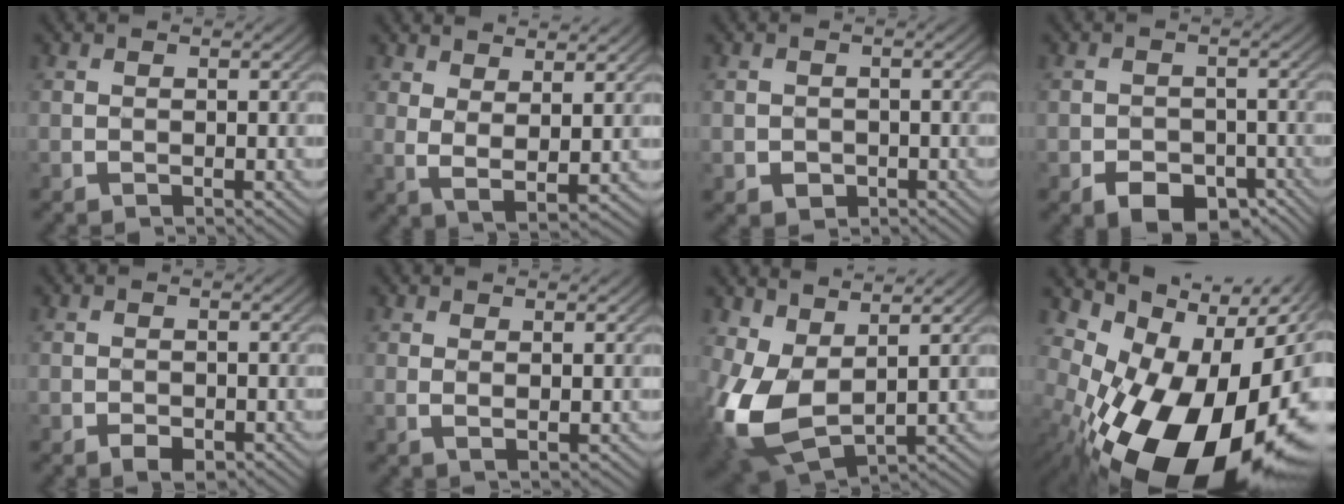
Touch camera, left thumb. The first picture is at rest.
{"total": 5.1, "force": [3.6, 1.7, 3.2], "torque": [-0.072, -0.001, 0.063]}
{"total": 1.5, "force": [-1.1, 1.1, 0.0], "torque": [-0.025, 0.000, -0.026]}
{"total": 4.8, "force": [-3.4, 2.9, 1.6], "torque": [-0.032, -0.010, -0.074]}
{"total": 1.0, "force": [-0.7, 0.7, 0.3], "torque": [-0.014, 0.000, -0.015]}
{"total": 1.7, "force": [1.3, 0.5, 1.0], "torque": [-0.012, -0.003, 0.021]}
{"total": 10.5, "force": [1.1, 6.7, 8.1], "torque": [-0.204, -0.001, 0.012]}
{"total": 20.5, "force": [-10.0, 10.9, 14.2], "torque": [-0.229, -0.055, -0.154]}